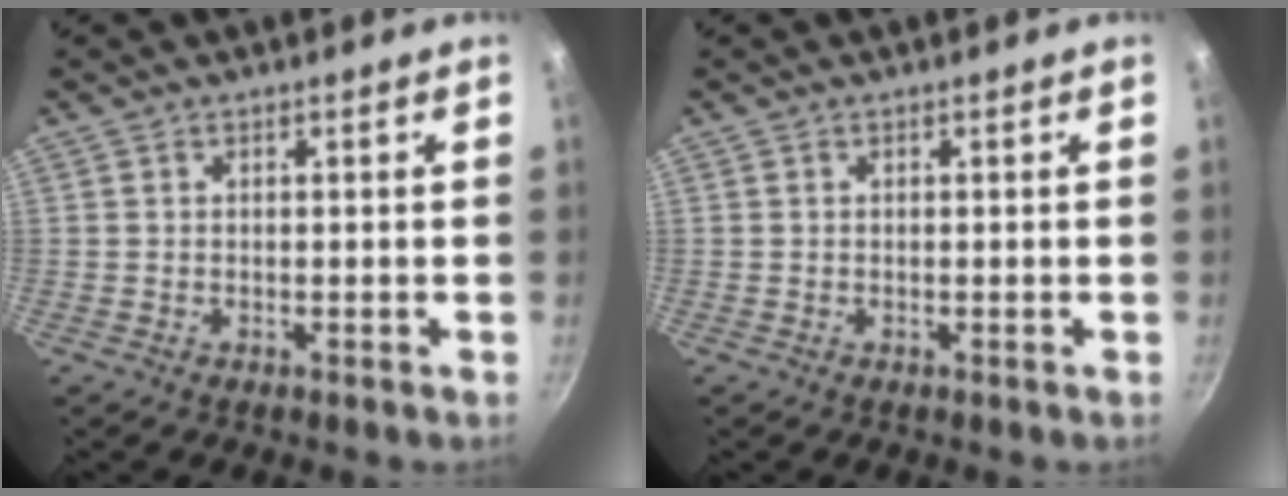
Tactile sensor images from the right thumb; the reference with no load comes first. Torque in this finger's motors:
{"motor_torque": [-0.05, 0.05, 0.00, 0.00, 0.06]}